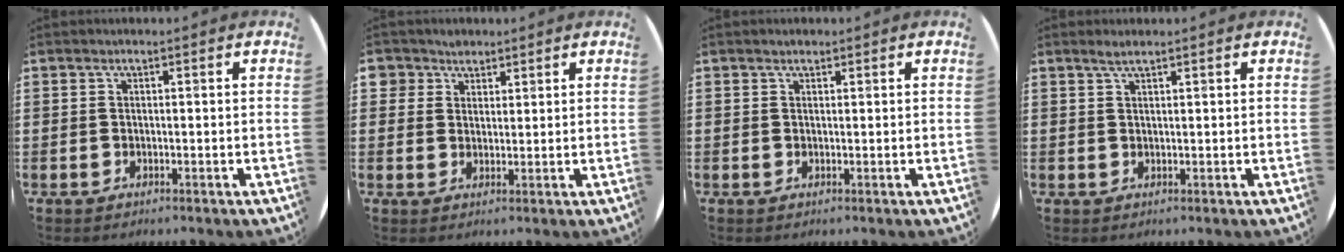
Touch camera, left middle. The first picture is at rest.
{"total": 3.1, "force": [2.3, 2.2, -0.1], "torque": [-0.001, 0.008, 0.043]}
{"total": 0.6, "force": [0.5, 0.2, 0.0], "torque": [-0.002, 0.003, 0.010]}
{"total": 1.4, "force": [1.2, 0.0, 0.8], "torque": [-0.017, 0.002, 0.021]}